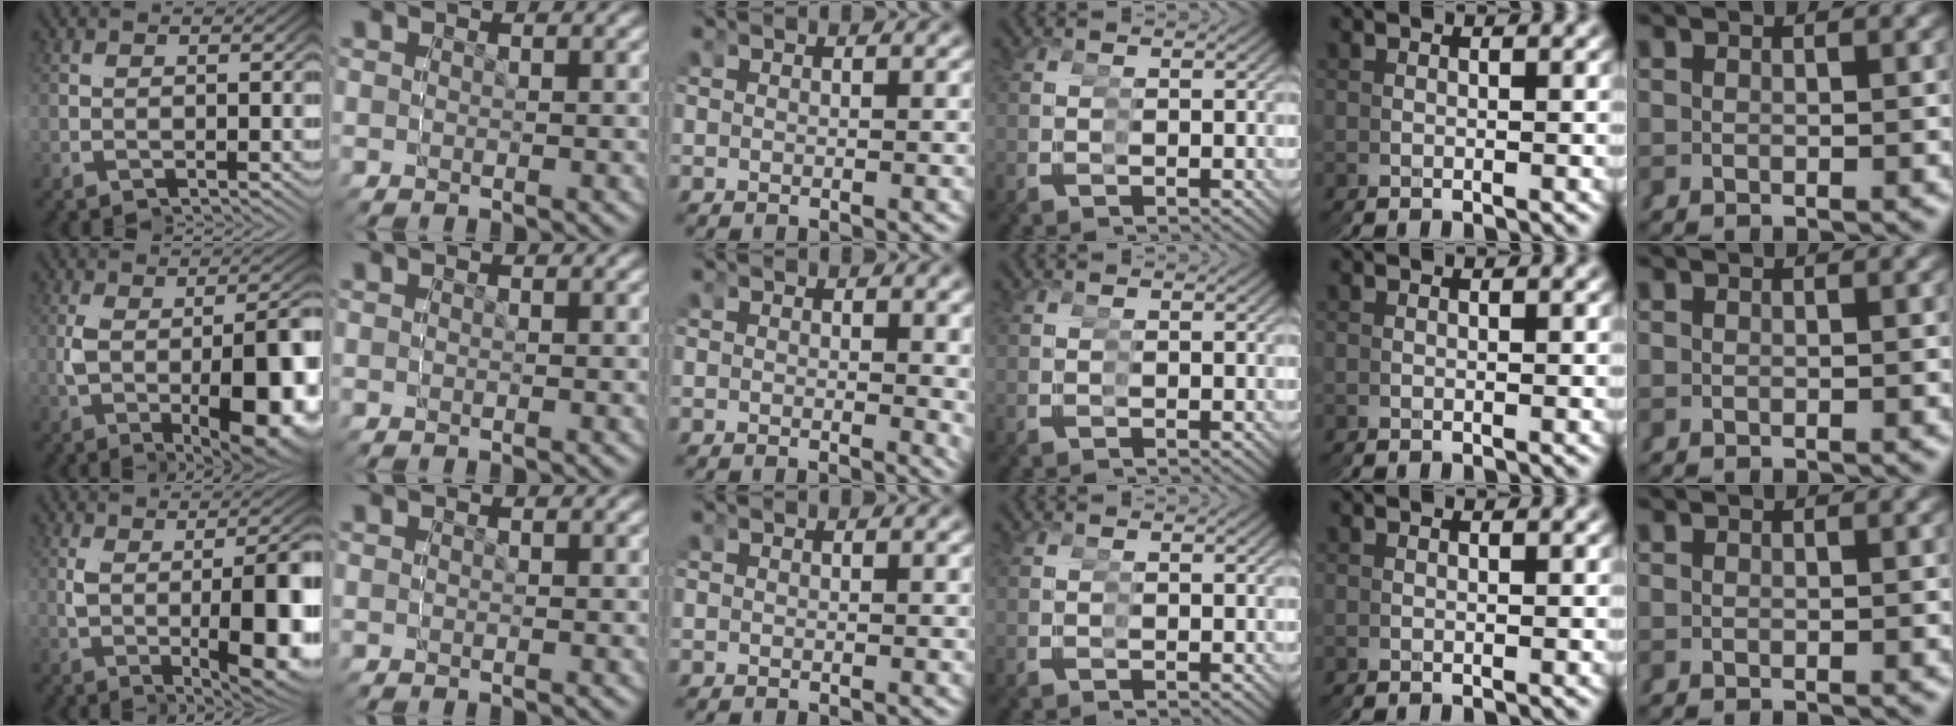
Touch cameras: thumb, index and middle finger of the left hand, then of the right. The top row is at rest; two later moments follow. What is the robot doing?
{"motion": "grasp_and_lifting", "object": "legos"}